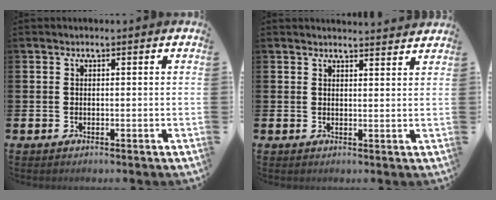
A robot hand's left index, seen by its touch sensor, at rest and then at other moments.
{"total": 2.4, "force": [2.4, 0.1, -0.1], "torque": [0.007, -0.016, 0.041]}